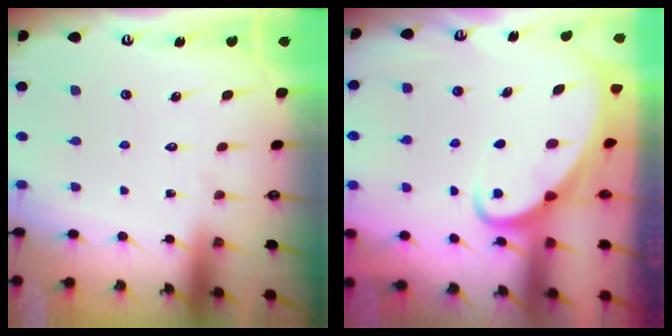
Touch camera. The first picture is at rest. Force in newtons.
{"total": 3.0, "press": 3.0, "slide": 0.4}